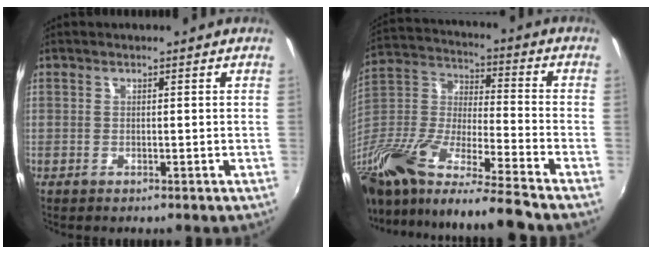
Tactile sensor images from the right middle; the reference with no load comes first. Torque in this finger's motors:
{"motor_torque": [1.07, -1.07, 0.56, 0.21]}